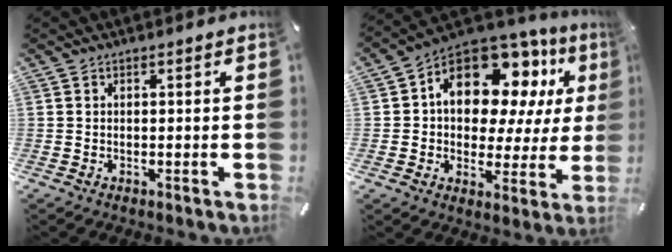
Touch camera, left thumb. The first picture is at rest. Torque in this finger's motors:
{"motor_torque": [0.94, 0.95, 1.63, -1.14, 0.29]}